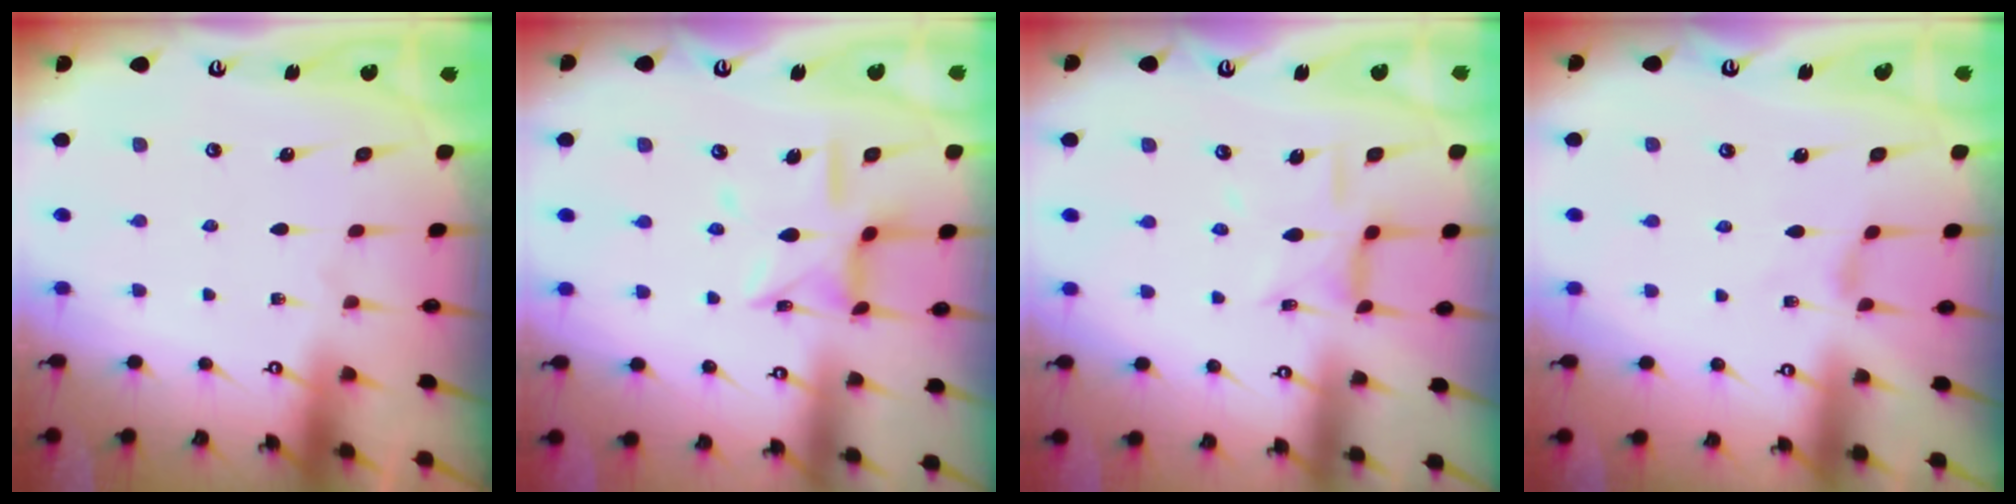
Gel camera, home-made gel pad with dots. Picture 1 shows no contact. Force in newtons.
{"total": 11.7, "press": 11.7, "slide": 0.8}
{"total": 8.3, "press": 8.3, "slide": 0.8}
{"total": 0.9, "press": 0.8, "slide": 0.4}